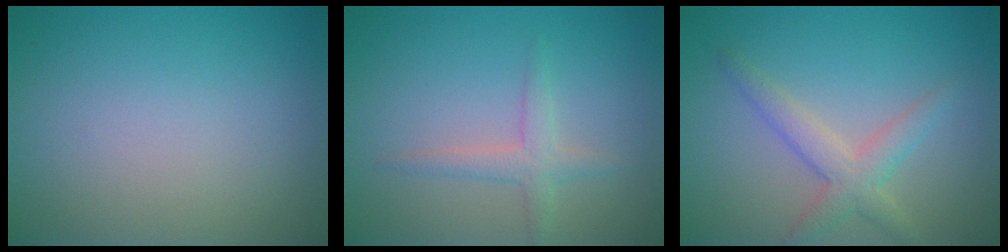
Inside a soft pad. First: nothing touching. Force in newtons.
{"total": 1.9, "press": 1.9, "slide": 0.2}
{"total": 3.1, "press": 3.1, "slide": 0.1}